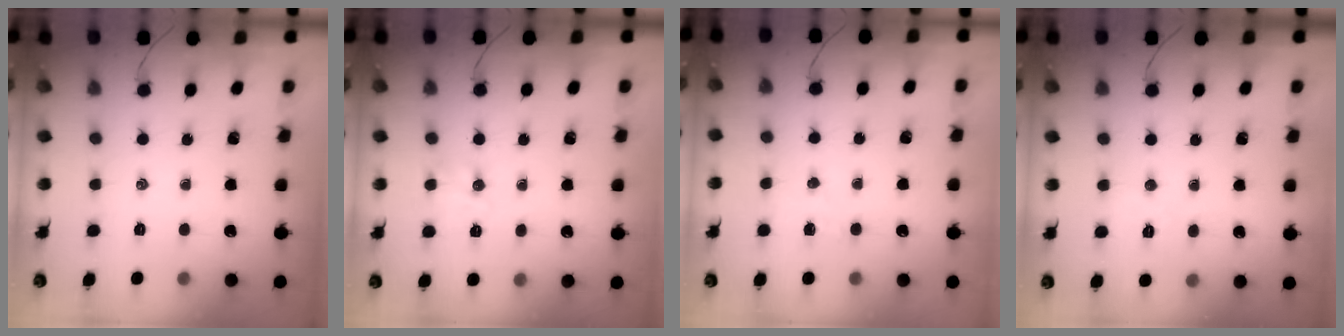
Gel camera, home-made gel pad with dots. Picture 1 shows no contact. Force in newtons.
{"total": 4.0, "press": 3.9, "slide": 0.8}
{"total": 3.0, "press": 2.9, "slide": 0.7}
{"total": 4.0, "press": 3.9, "slide": 0.9}